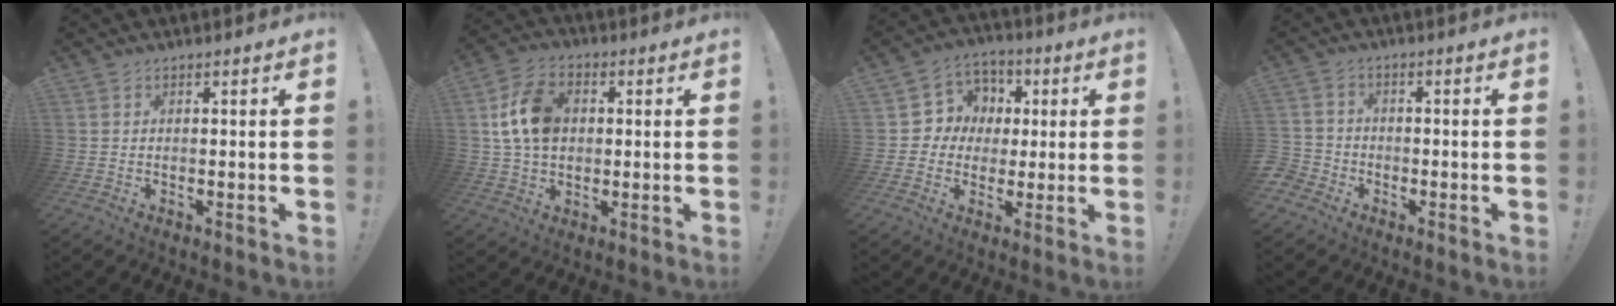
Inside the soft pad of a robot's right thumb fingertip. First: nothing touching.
{"total": 13.2, "force": [2.2, 9.6, 8.8], "torque": [-0.151, 0.007, 0.044]}
{"total": 9.0, "force": [-0.2, 8.8, 1.8], "torque": [-0.017, 0.006, 0.007]}
{"total": 4.2, "force": [-2.4, 3.4, 0.9], "torque": [-0.033, 0.014, -0.047]}